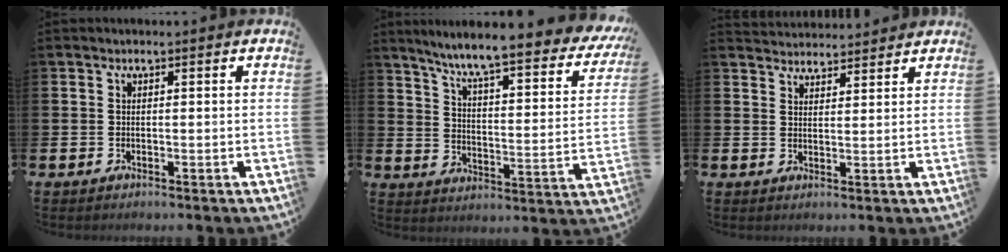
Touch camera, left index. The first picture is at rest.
{"total": 7.7, "force": [6.6, 0.5, 3.9], "torque": [-0.099, -0.056, 0.104]}
{"total": 3.5, "force": [3.4, 0.6, -0.3], "torque": [-0.001, -0.016, 0.064]}